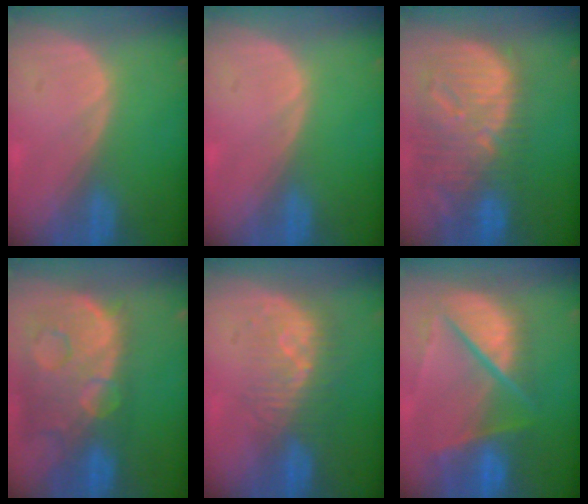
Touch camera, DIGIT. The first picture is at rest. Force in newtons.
{"total": 0.0}
{"total": 13.3, "press": 11.6, "slide": 6.6}
{"total": 14.1, "press": 11.5, "slide": 8.2}
{"total": 8.2, "press": 7.4, "slide": 3.5}
{"total": 10.7, "press": 8.9, "slide": 5.9}